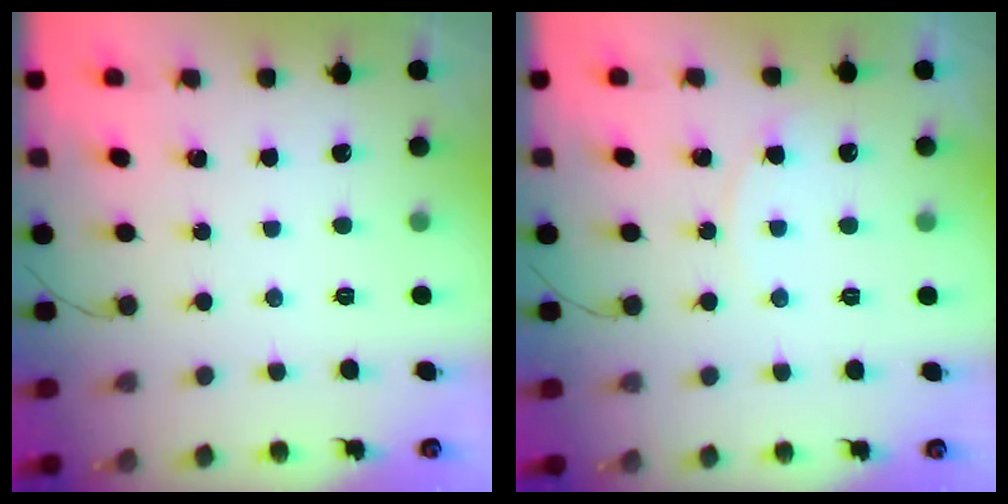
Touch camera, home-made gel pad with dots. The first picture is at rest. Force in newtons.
{"total": 3.7, "press": 3.7, "slide": 0.4}